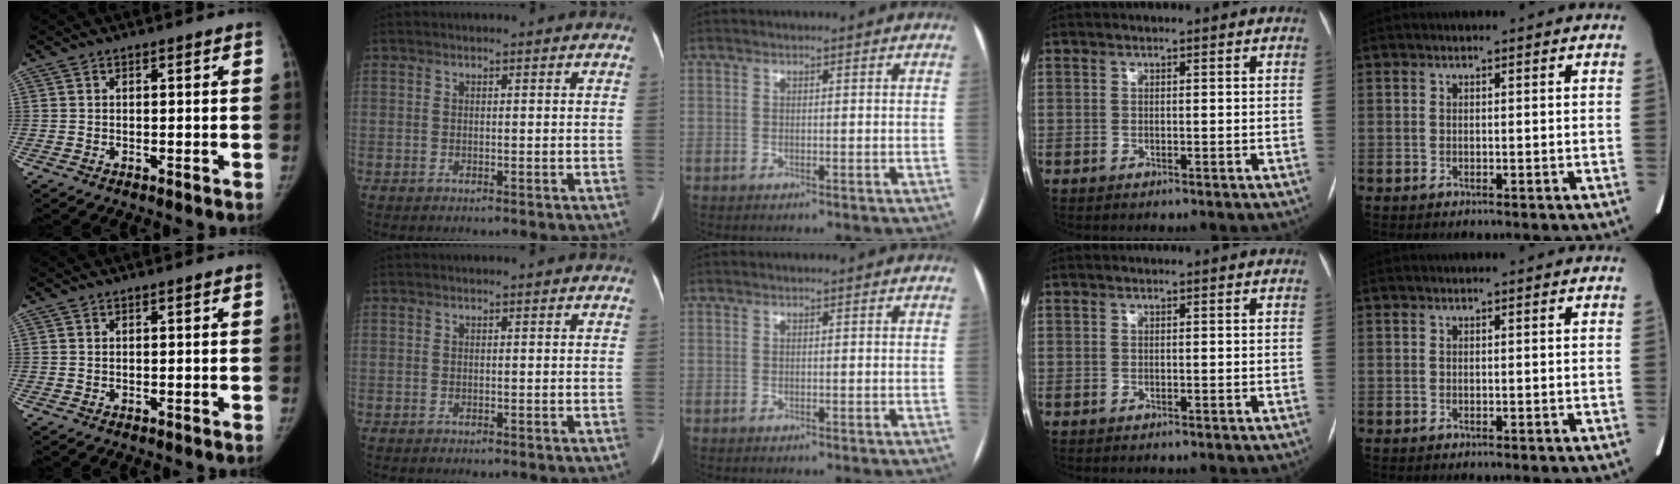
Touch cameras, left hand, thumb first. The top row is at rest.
{}